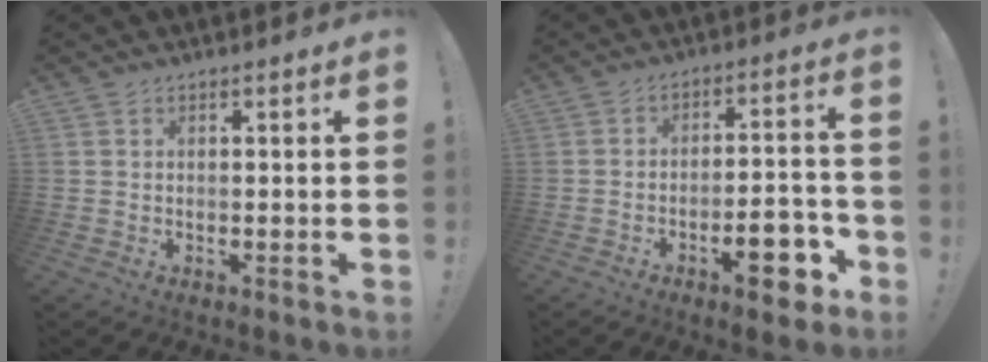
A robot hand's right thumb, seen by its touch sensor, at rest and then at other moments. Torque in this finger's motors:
{"motor_torque": [1.74, 1.46, 0.84, -0.85, 0.34]}